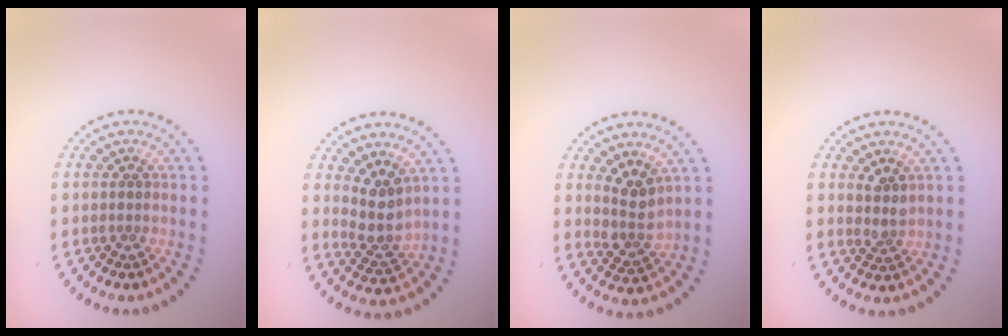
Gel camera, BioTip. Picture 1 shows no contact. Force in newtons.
{"total": 3.1, "press": 2.4, "slide": 1.9}
{"total": 2.8, "press": 2.2, "slide": 1.7}
{"total": 1.7, "press": 1.2, "slide": 1.2}